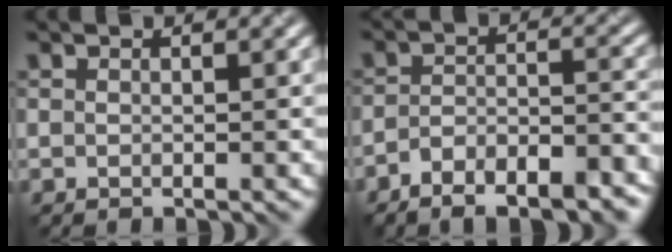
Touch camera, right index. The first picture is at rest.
{"total": 8.4, "force": [-6.1, 3.1, 4.9], "torque": [-0.081, 0.002, -0.095]}